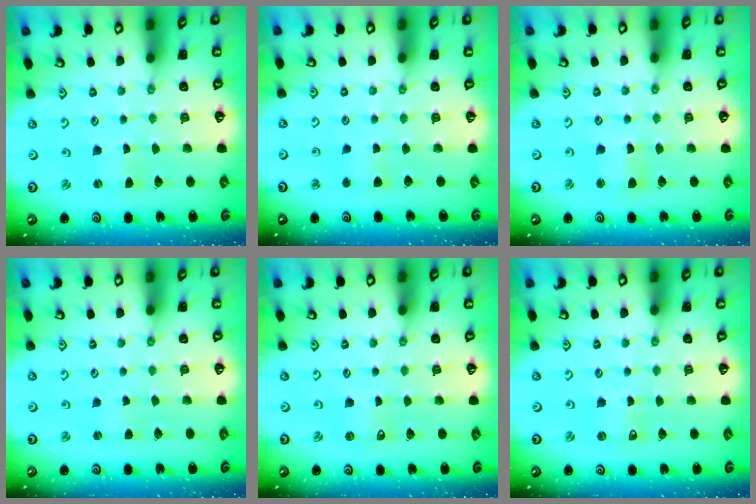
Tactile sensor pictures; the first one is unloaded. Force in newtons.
{"total": 2.8, "press": 2.8, "slide": 0.5}
{"total": 2.7, "press": 2.7, "slide": 0.3}
{"total": 0.8, "press": 0.8, "slide": 0.1}
{"total": 0.6, "press": 0.6, "slide": 0.1}
{"total": 1.2, "press": 1.2, "slide": 0.1}